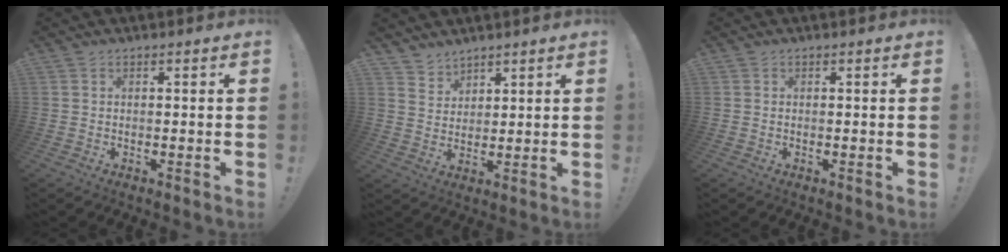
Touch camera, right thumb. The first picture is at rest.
{"total": 4.6, "force": [3.8, 2.4, -0.5], "torque": [0.011, -0.036, 0.073]}
{"total": 0.0}